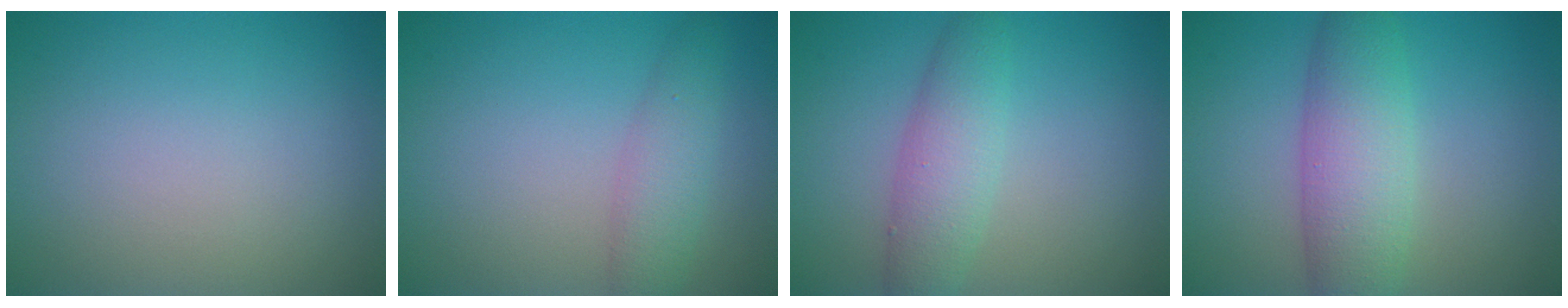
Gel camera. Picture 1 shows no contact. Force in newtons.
{"total": 2.9, "press": 2.9, "slide": 0.1}
{"total": 3.9, "press": 3.9, "slide": 0.0}
{"total": 6.0, "press": 6.0, "slide": 0.1}